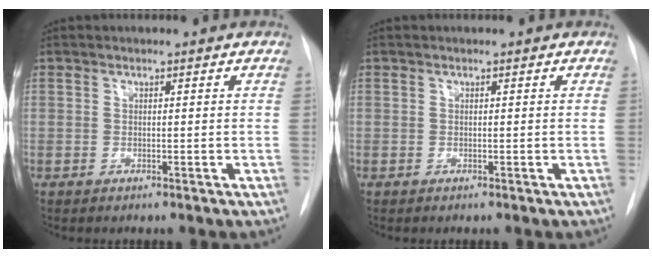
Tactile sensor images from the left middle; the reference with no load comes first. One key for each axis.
{"total": 0.0}